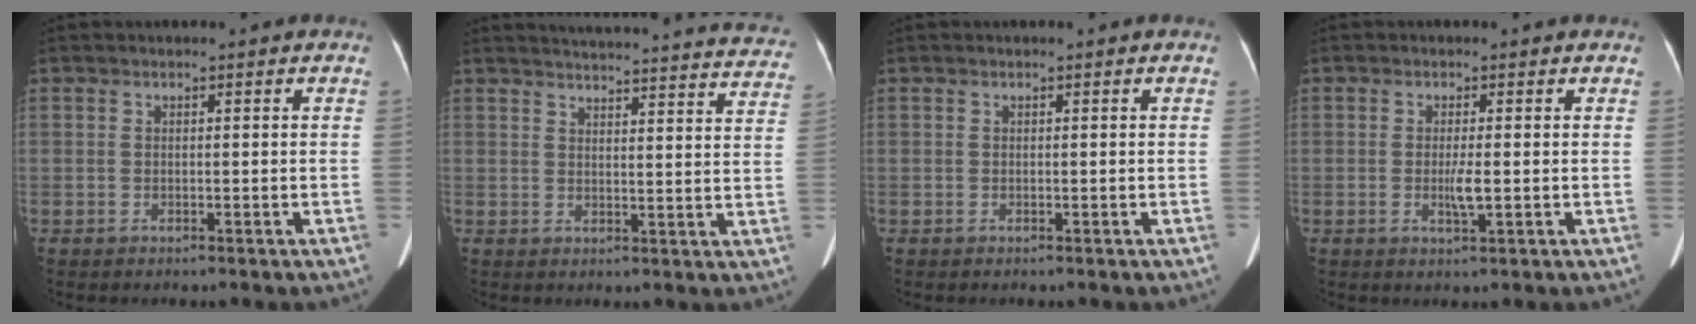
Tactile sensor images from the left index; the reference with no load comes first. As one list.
[{"total": 26.8, "force": [25.8, 3.1, 6.7], "torque": [-0.098, -0.070, 0.290]}, {"total": 0.0}, {"total": 2.3, "force": [-0.3, 0.2, 2.3], "torque": [-0.048, -0.004, -0.004]}]